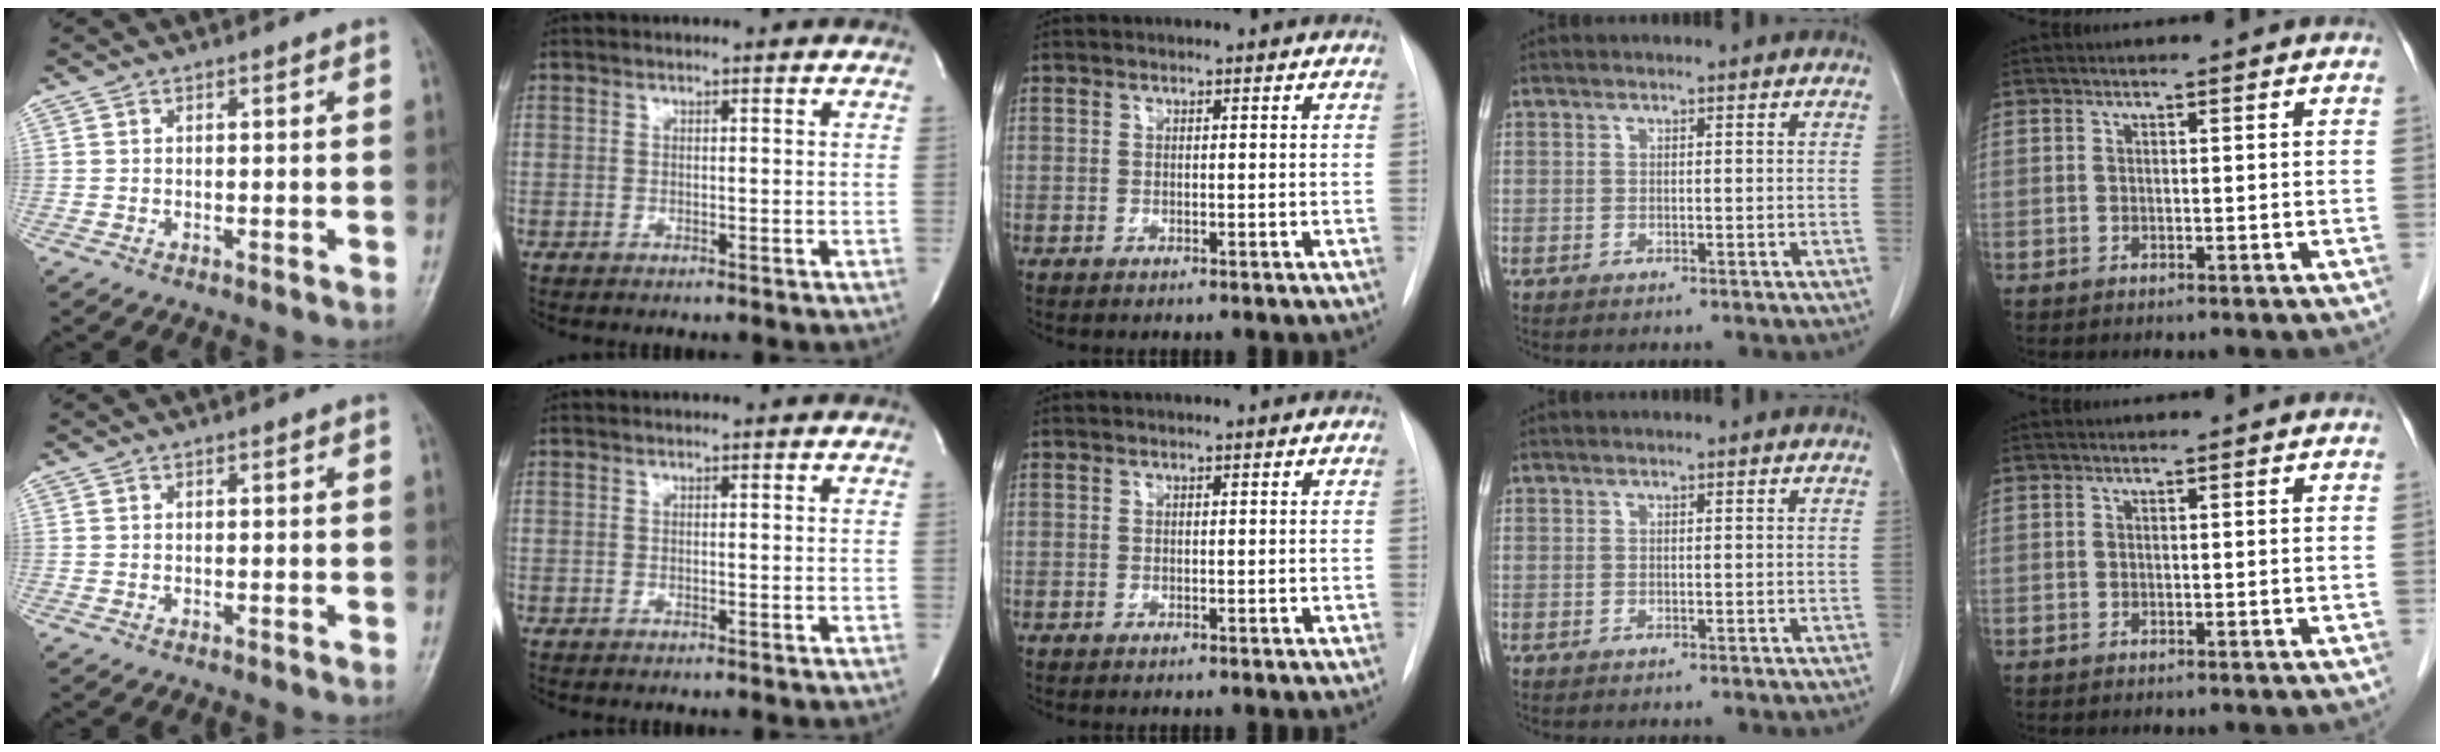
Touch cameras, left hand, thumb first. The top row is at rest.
{}